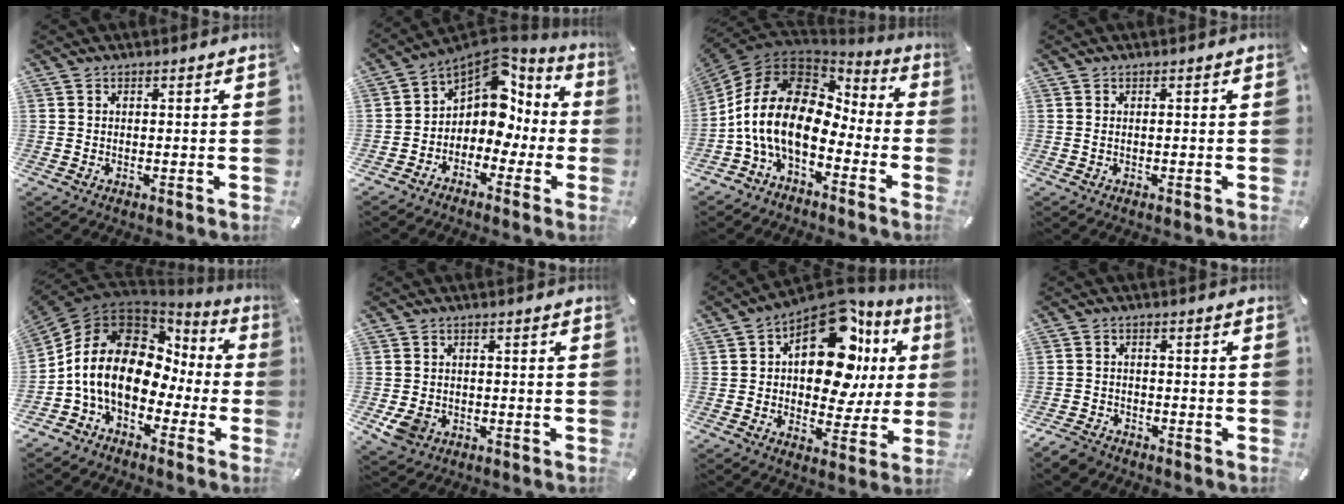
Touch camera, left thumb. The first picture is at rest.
{"total": 9.6, "force": [3.4, 7.5, 4.9], "torque": [-0.089, -0.036, 0.060]}
{"total": 16.9, "force": [-3.6, 10.5, 12.8], "torque": [-0.277, 0.014, -0.067]}
{"total": 0.7, "force": [-0.1, 0.3, 0.7], "torque": [-0.014, -0.001, -0.003]}
{"total": 16.2, "force": [0.1, 11.9, 10.9], "torque": [-0.237, -0.006, -0.005]}
{"total": 5.2, "force": [-1.8, 4.2, 2.4], "torque": [-0.065, 0.002, -0.035]}
{"total": 19.2, "force": [7.4, 10.7, 14.1], "torque": [-0.211, -0.049, 0.126]}
{"total": 3.6, "force": [-3.0, 1.8, 0.8], "torque": [-0.026, 0.015, -0.062]}